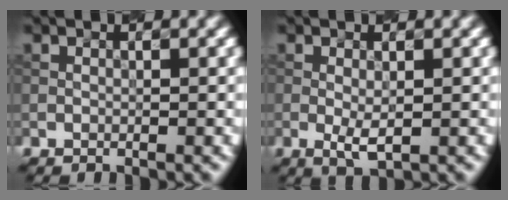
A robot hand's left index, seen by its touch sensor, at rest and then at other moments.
{"total": 2.0, "force": [-0.2, 0.7, 1.9], "torque": [-0.037, -0.006, -0.002]}